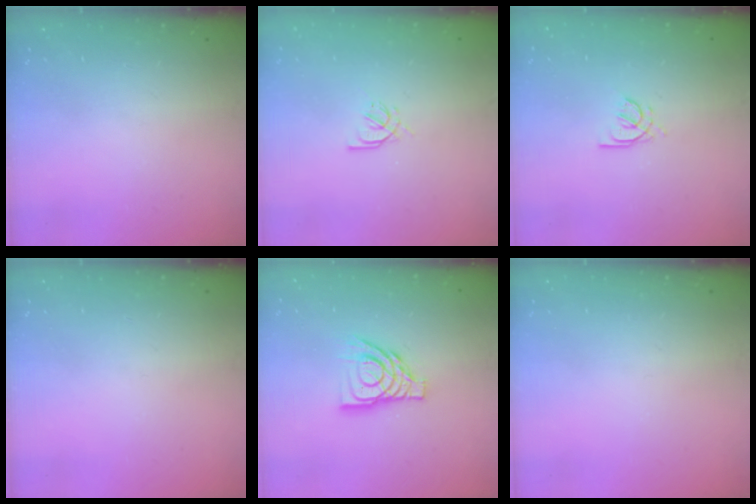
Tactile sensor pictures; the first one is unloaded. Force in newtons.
{"total": 2.4, "press": 2.4, "slide": 0.5}
{"total": 2.4, "press": 2.4, "slide": 0.6}
{"total": 0.0}
{"total": 12.9, "press": 12.8, "slide": 1.6}
{"total": 0.0}